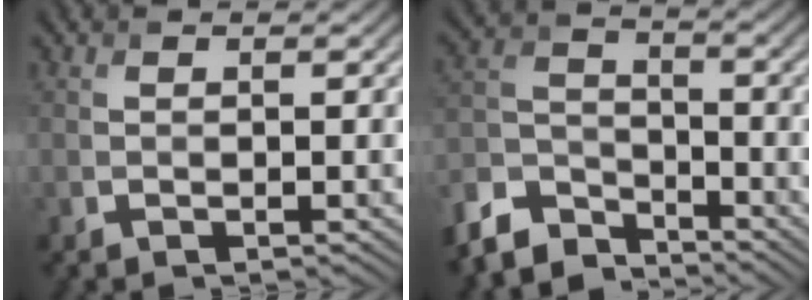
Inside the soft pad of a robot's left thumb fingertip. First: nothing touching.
{"total": 8.7, "force": [-7.3, 3.6, 3.1], "torque": [-0.076, -0.004, -0.162]}